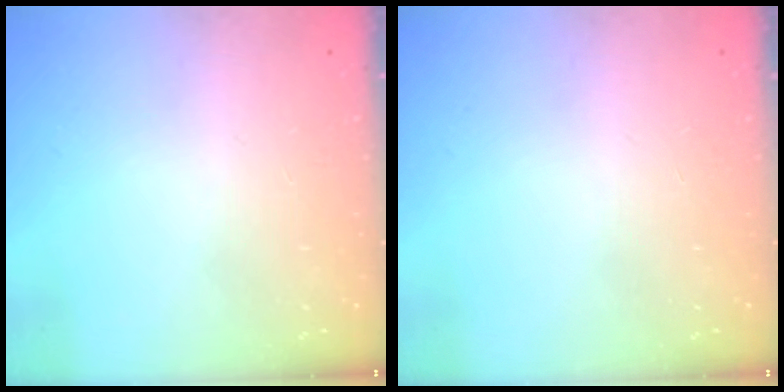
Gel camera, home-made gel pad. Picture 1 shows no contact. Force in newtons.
{"total": 0.0}